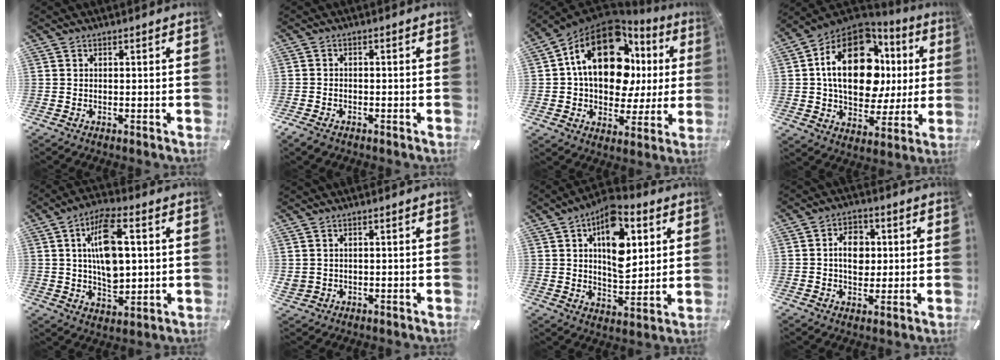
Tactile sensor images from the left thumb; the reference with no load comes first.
{"total": 2.0, "force": [-1.2, 1.3, 1.0], "torque": [-0.027, 0.001, -0.026]}
{"total": 21.3, "force": [6.1, 13.6, 15.1], "torque": [-0.256, -0.038, 0.099]}
{"total": 22.7, "force": [4.9, 14.3, 16.9], "torque": [-0.300, -0.020, 0.080]}
{"total": 13.0, "force": [2.4, 7.4, 10.4], "torque": [-0.195, 0.007, 0.041]}
{"total": 1.8, "force": [0.6, 1.7, 0.4], "torque": [-0.012, 0.002, 0.012]}
{"total": 14.9, "force": [5.6, 8.9, 10.6], "torque": [-0.147, -0.014, 0.097]}
{"total": 7.7, "force": [0.5, 5.9, 5.0], "torque": [-0.078, 0.001, 0.003]}